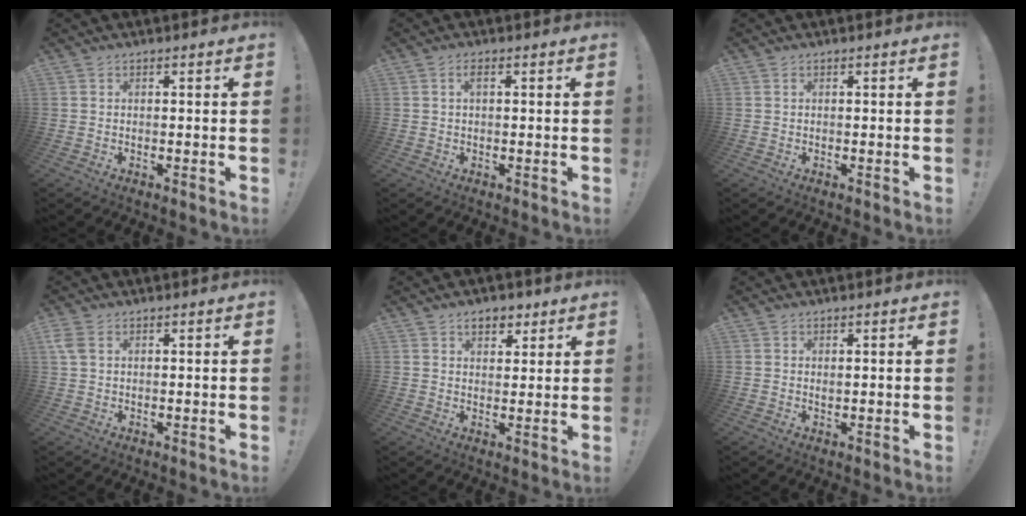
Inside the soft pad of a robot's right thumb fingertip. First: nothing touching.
{"total": 1.7, "force": [0.4, 0.7, 1.5], "torque": [-0.030, 0.005, 0.004]}
{"total": 0.0}
{"total": 3.4, "force": [1.3, 2.0, 2.4], "torque": [-0.054, 0.003, 0.024]}
{"total": 5.5, "force": [3.3, 3.6, 2.6], "torque": [-0.024, -0.009, 0.056]}
{"total": 0.8, "force": [0.6, 0.4, 0.4], "torque": [-0.009, 0.001, 0.011]}